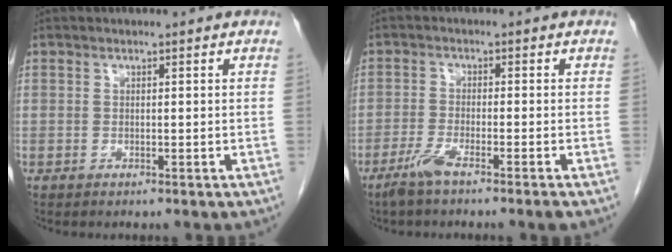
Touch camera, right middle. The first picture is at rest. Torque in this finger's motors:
{"motor_torque": [1.04, -0.60, 0.20, 0.07]}